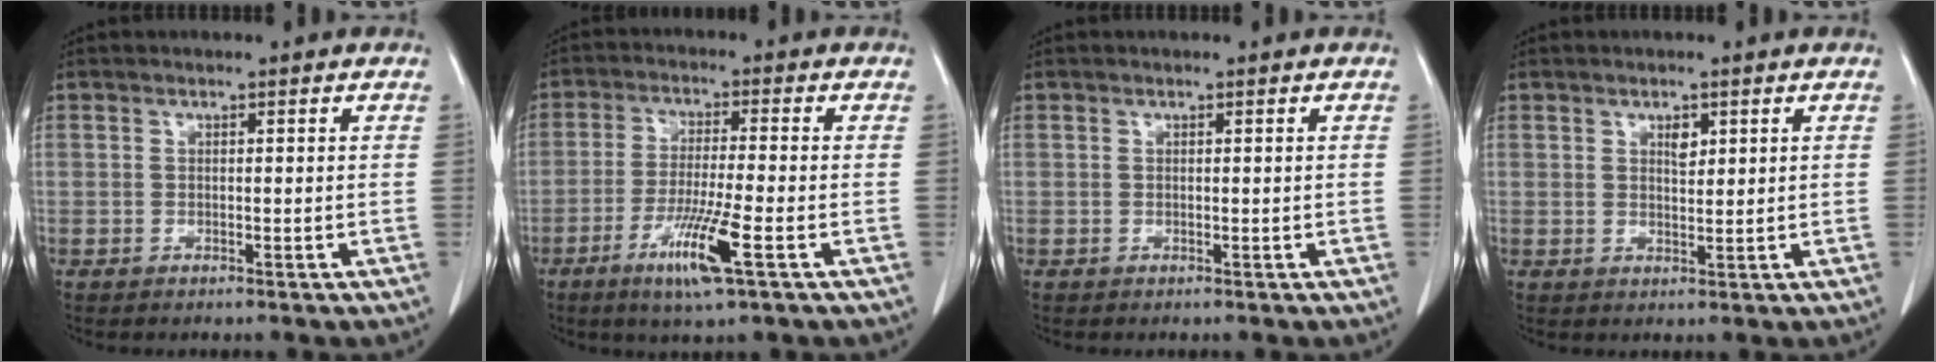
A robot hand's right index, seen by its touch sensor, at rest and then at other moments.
{"total": 8.7, "force": [-4.0, -0.2, 7.7], "torque": [-0.147, -0.022, -0.074]}
{"total": 0.0}
{"total": 1.9, "force": [0.9, 0.9, 1.4], "torque": [-0.024, -0.003, 0.017]}